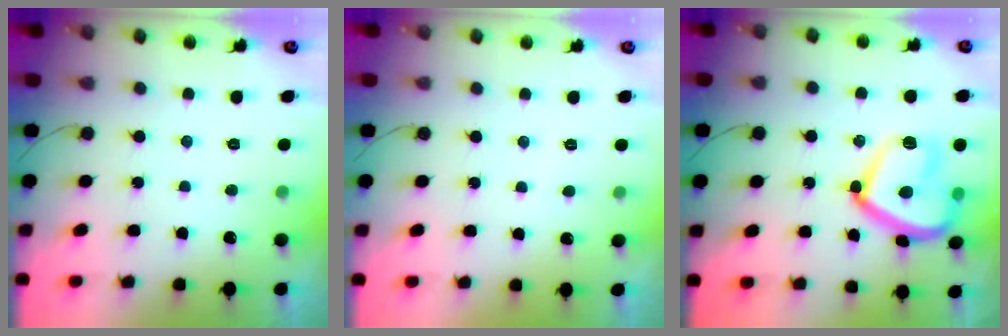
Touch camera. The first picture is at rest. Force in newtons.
{"total": 2.7, "press": 2.7, "slide": 0.2}
{"total": 17.2, "press": 17.1, "slide": 1.4}